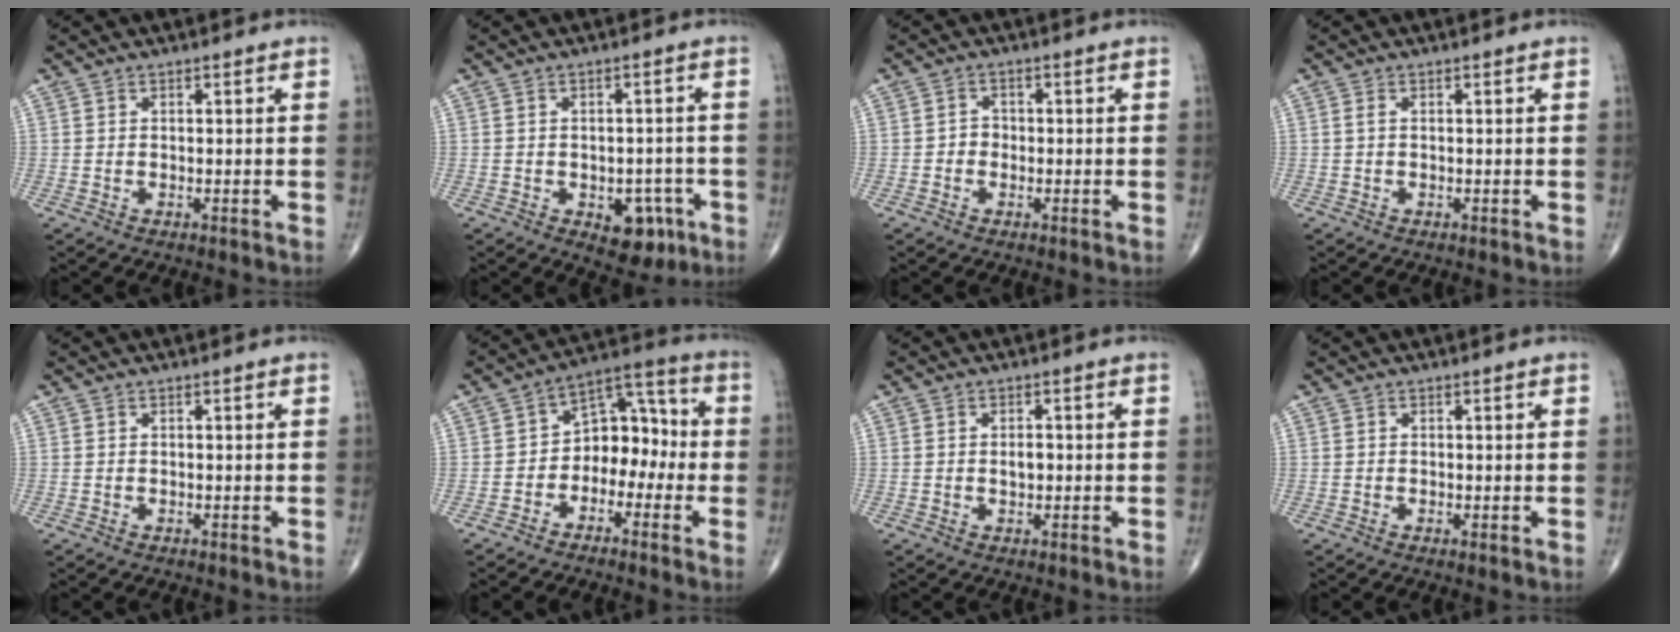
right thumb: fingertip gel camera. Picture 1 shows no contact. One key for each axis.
{"total": 7.3, "fx": -3.1, "fy": 4.5, "fz": 4.9, "tx": -0.026, "ty": 0.016, "tz": -0.029}
{"total": 1.9, "fx": -0.6, "fy": 1.6, "fz": 0.8, "tx": 0.000, "ty": 0.007, "tz": -0.015}
{"total": 0.7, "fx": 0.1, "fy": 0.3, "fz": 0.6, "tx": -0.015, "ty": 0.000, "tz": -0.001}
{"total": 0.0}
{"total": 10.1, "fx": -2.3, "fy": 7.0, "fz": 6.8, "tx": -0.063, "ty": 0.049, "tz": -0.054}
{"total": 1.9, "fx": -0.1, "fy": 1.2, "fz": 1.5, "tx": -0.023, "ty": 0.001, "tz": -0.002}
{"total": 0.5, "fx": 0.1, "fy": 0.0, "fz": 0.5, "tx": -0.013, "ty": -0.004, "tz": 0.000}